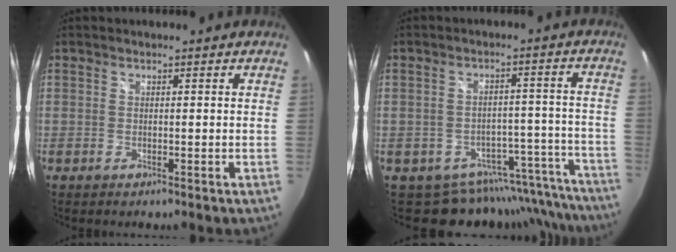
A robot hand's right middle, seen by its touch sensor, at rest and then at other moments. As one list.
[{"total": 15.4, "force": [-14.2, 5.6, 2.0], "torque": [-0.005, 0.051, -0.171]}]